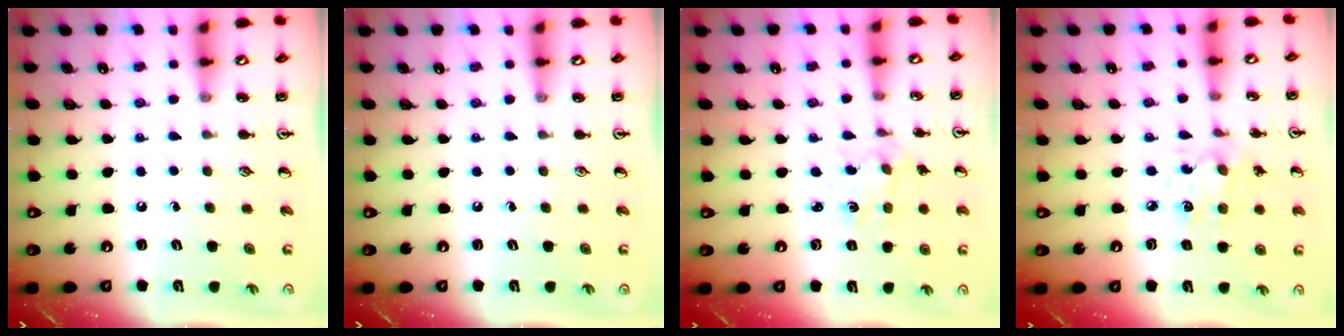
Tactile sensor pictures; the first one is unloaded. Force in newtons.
{"total": 0.0}
{"total": 1.7, "press": 1.7, "slide": 0.3}
{"total": 3.3, "press": 3.1, "slide": 1.1}